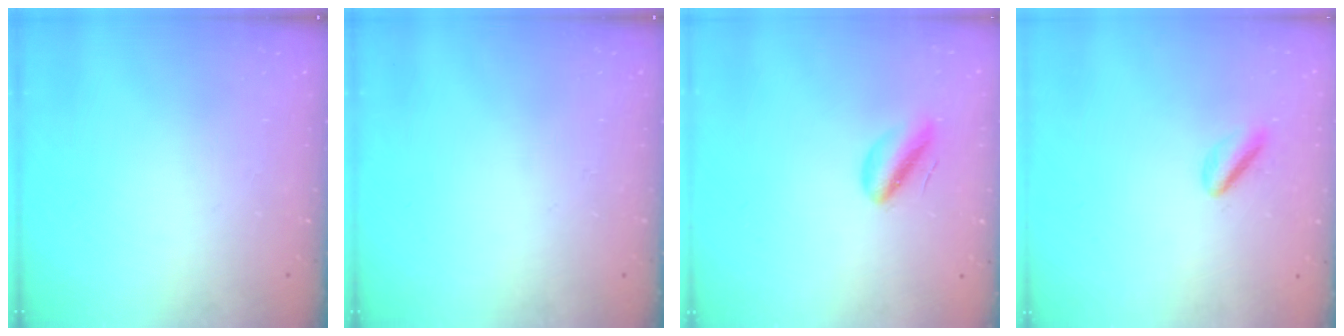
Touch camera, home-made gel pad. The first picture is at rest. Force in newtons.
{"total": 0.0}
{"total": 5.7, "press": 5.4, "slide": 1.9}
{"total": 2.7, "press": 2.7, "slide": 0.6}